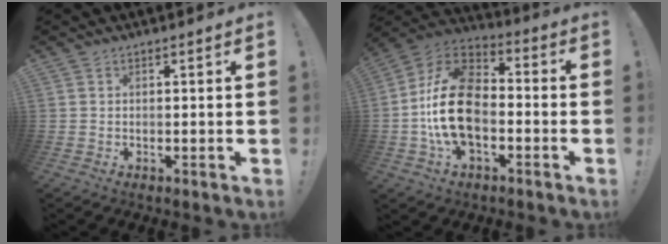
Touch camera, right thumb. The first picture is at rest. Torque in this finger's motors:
{"motor_torque": [2.73, 2.28, 1.54, -1.23, 0.64]}